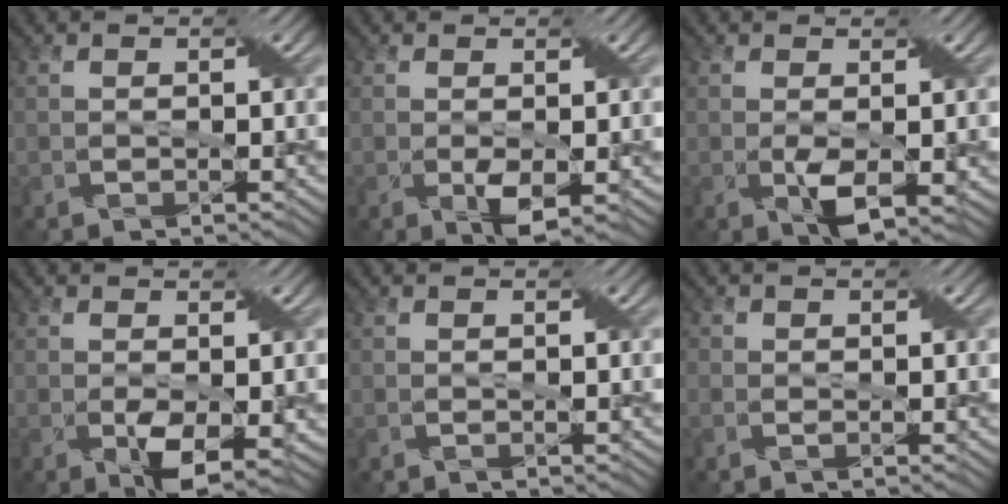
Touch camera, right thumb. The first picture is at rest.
{"total": 2.6, "force": [-0.4, 1.1, 2.3], "torque": [-0.048, -0.010, -0.003]}
{"total": 3.1, "force": [-0.3, 1.3, 2.8], "torque": [-0.062, -0.011, -0.001]}
{"total": 3.9, "force": [-0.8, 1.8, 3.4], "torque": [-0.069, -0.014, -0.008]}
{"total": 0.0}
{"total": 1.3, "force": [-0.2, 1.1, 0.7], "torque": [-0.011, -0.001, -0.004]}